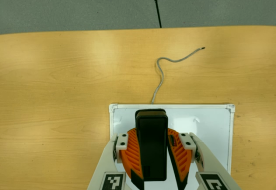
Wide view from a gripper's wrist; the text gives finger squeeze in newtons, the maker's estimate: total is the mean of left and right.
{"total": 12.7, "left": 10.6, "right": 14.7}